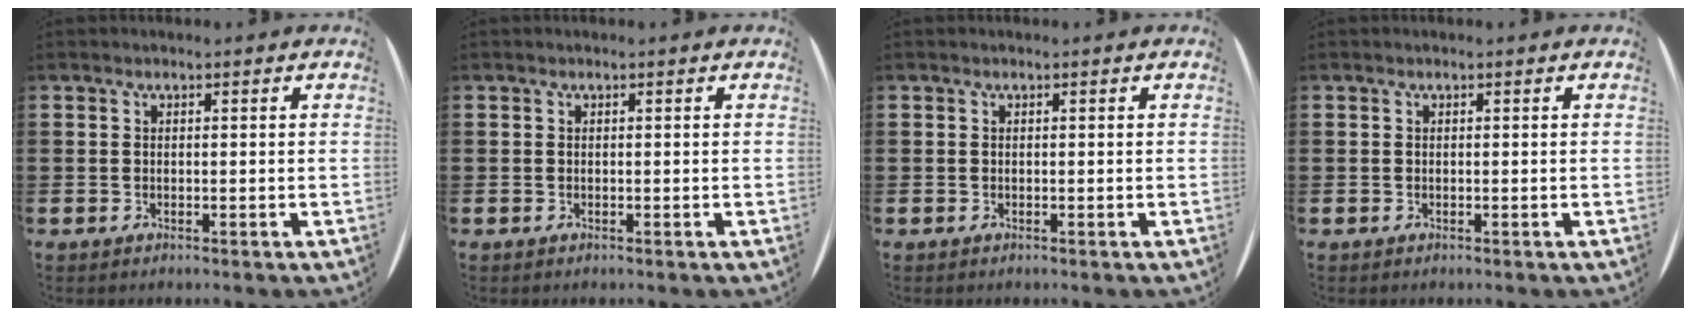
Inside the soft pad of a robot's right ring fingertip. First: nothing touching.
{"total": 0.0}
{"total": 0.0}
{"total": 0.0}